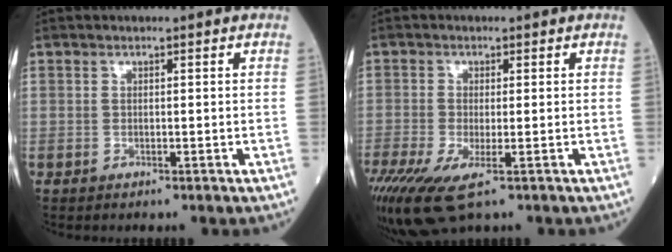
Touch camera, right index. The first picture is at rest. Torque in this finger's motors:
{"motor_torque": [0.70, -0.71, 0.19, 0.12]}